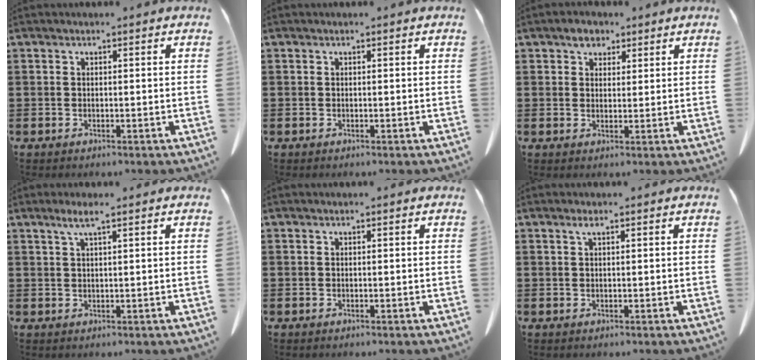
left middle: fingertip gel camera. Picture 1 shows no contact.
{"total": 0.0}
{"total": 2.8, "force": [2.2, 1.6, 0.8], "torque": [-0.017, 0.007, 0.038]}
{"total": 2.4, "force": [1.3, 0.1, 2.0], "torque": [-0.041, 0.001, 0.023]}
{"total": 0.0}
{"total": 1.1, "force": [0.5, 0.2, 1.0], "torque": [-0.021, 0.002, 0.009]}